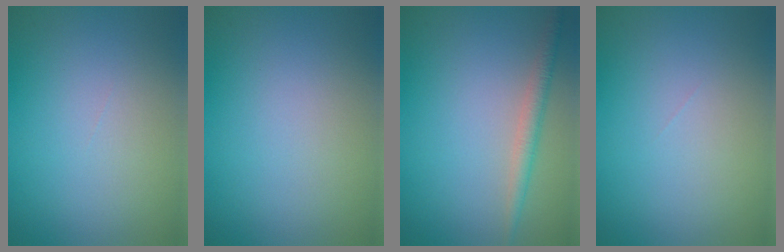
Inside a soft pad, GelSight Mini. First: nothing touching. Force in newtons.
{"total": 0.0}
{"total": 2.1, "press": 2.1, "slide": 0.0}
{"total": 0.0}